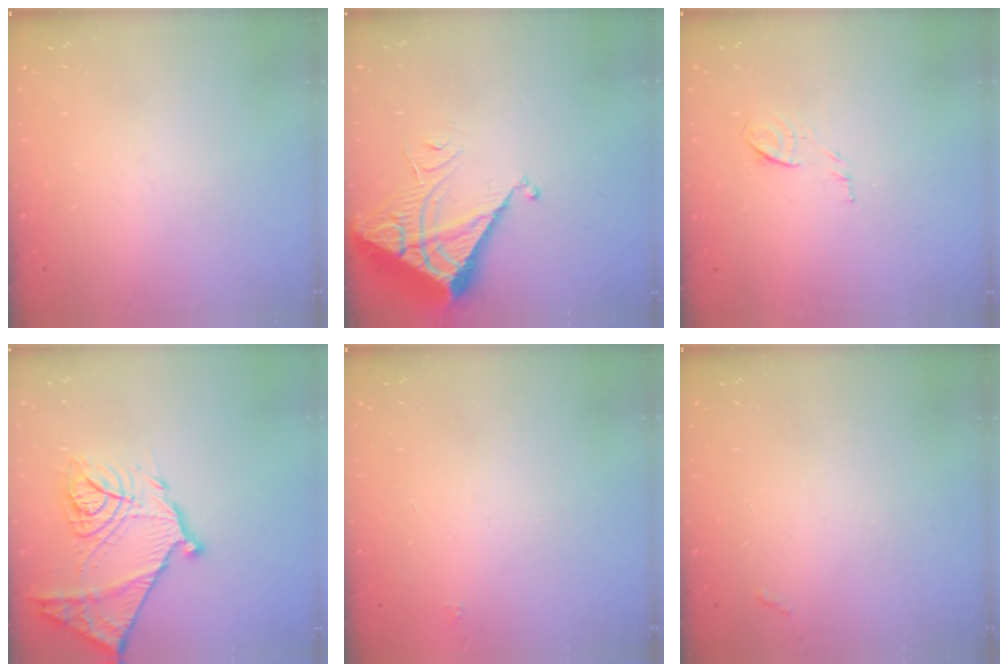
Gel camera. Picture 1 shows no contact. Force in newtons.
{"total": 7.0, "press": 7.0, "slide": 0.6}
{"total": 6.5, "press": 6.4, "slide": 1.1}
{"total": 20.5, "press": 20.5, "slide": 1.8}
{"total": 1.6, "press": 1.5, "slide": 0.2}
{"total": 2.8, "press": 2.8, "slide": 0.4}